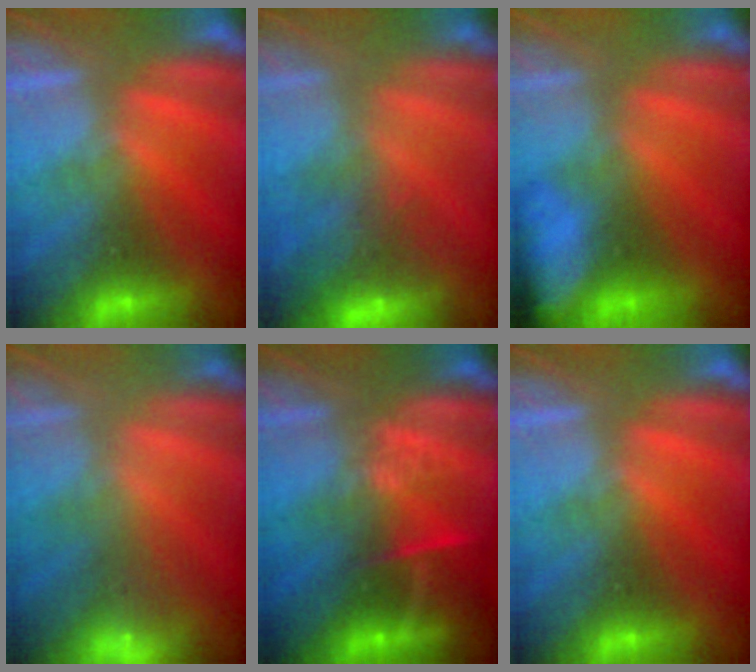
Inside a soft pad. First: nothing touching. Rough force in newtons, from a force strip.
{"total": 10.2}
{"total": 5.7}
{"total": 2.3}
{"total": 8.6}
{"total": 0.0}